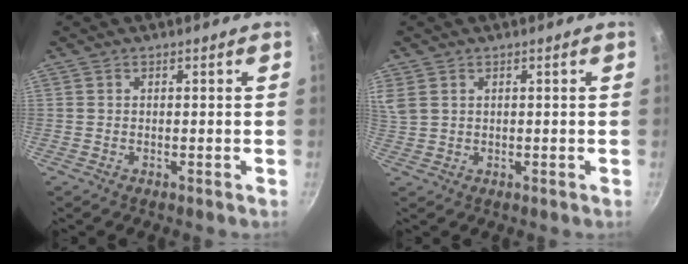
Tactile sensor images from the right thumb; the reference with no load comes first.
{"total": 5.1, "force": [2.5, 3.5, 2.8], "torque": [-0.059, 0.006, 0.055]}